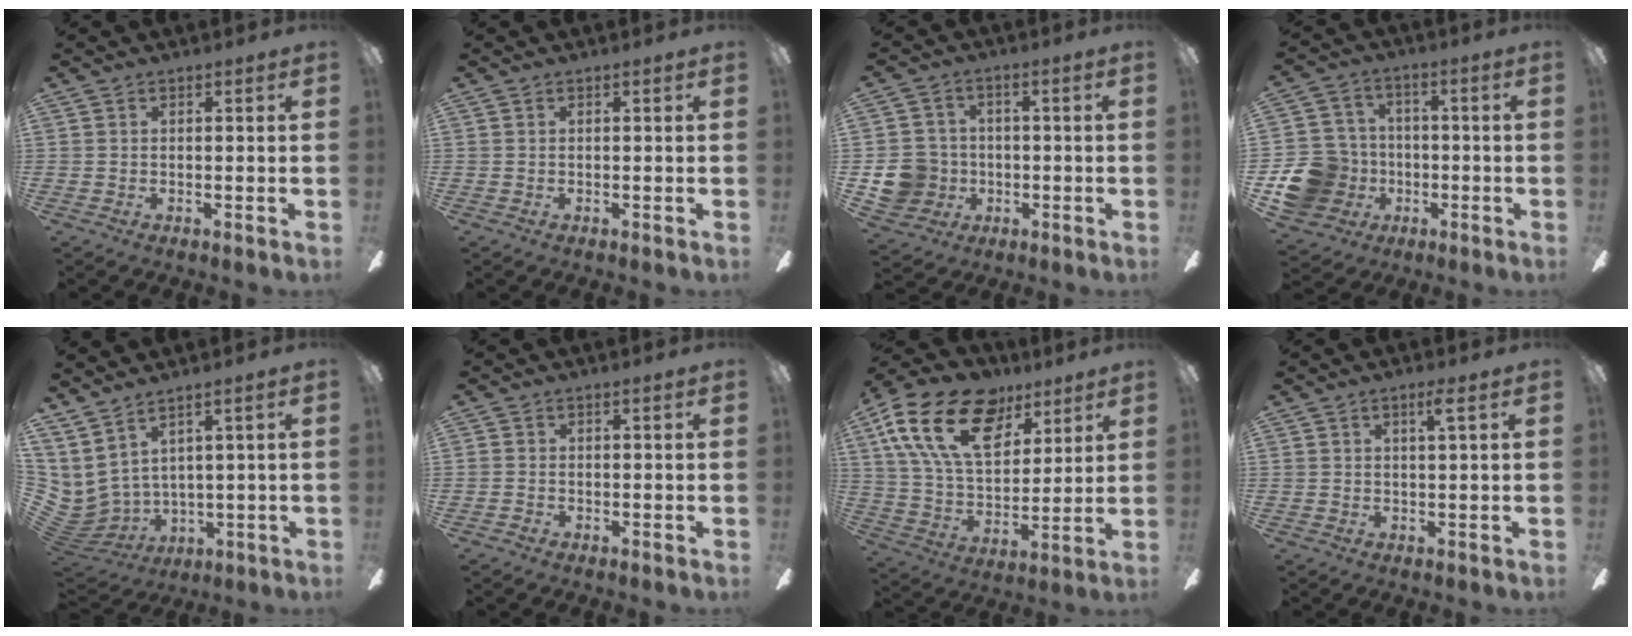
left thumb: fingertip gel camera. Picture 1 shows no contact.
{"total": 0.0}
{"total": 9.9, "force": [-2.1, 9.4, 2.4], "torque": [-0.067, 0.023, -0.032]}
{"total": 14.4, "force": [-4.6, 12.6, 5.1], "torque": [-0.116, 0.038, -0.074]}
{"total": 4.8, "force": [3.3, 3.0, 1.7], "torque": [-0.075, -0.045, 0.066]}
{"total": 0.9, "force": [-0.7, 0.5, 0.0], "torque": [0.001, 0.003, -0.015]}
{"total": 22.1, "force": [11.1, 13.3, 13.7], "torque": [-0.259, -0.039, 0.199]}
{"total": 2.5, "force": [1.3, 0.0, 2.1], "torque": [-0.044, 0.004, 0.019]}